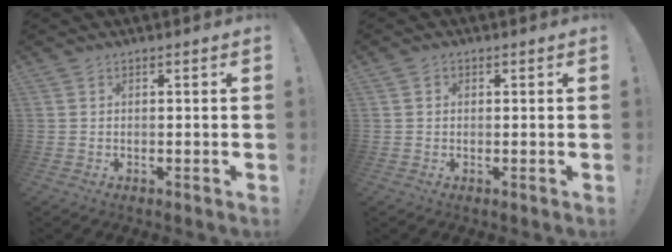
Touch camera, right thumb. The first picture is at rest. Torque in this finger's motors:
{"motor_torque": [-0.25, -0.22, -0.35, 0.38, 0.15]}